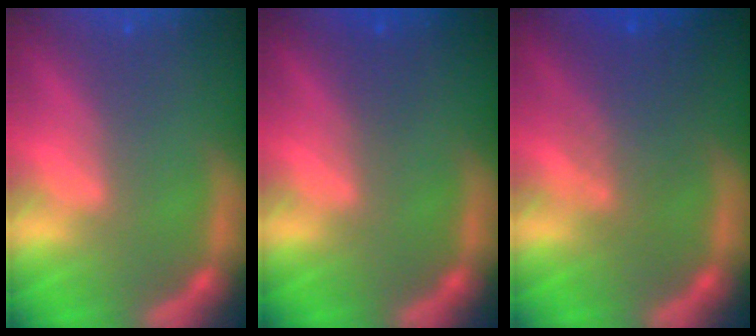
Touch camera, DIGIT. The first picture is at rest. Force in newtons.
{"total": 0.9}
{"total": 4.6}